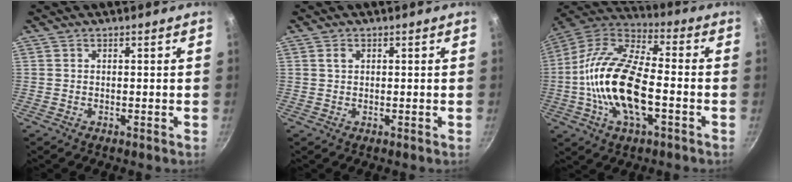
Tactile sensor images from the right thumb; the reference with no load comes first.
{"total": 1.4, "force": [0.5, 1.0, 0.8], "torque": [-0.011, 0.003, 0.008]}
{"total": 20.3, "force": [-3.7, 9.3, 17.7], "torque": [-0.329, 0.036, -0.086]}